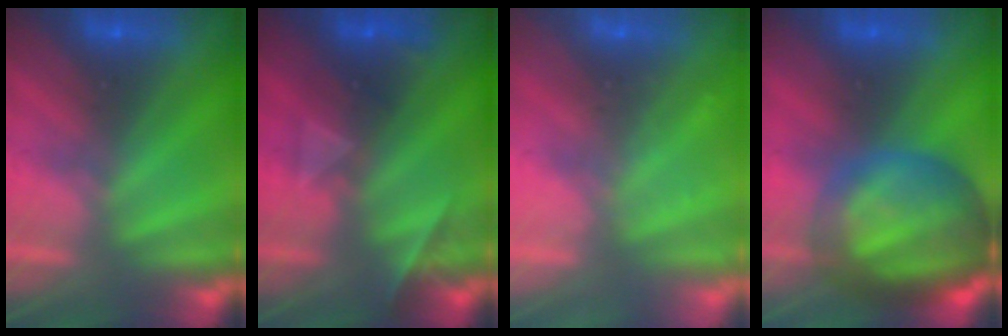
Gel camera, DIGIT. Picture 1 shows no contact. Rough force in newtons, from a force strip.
{"total": 2.3}
{"total": 2.3}
{"total": 7.2}